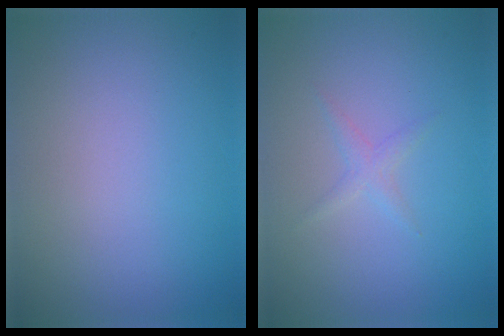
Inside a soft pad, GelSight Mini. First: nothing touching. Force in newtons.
{"total": 1.1, "press": 1.1, "slide": 0.1}